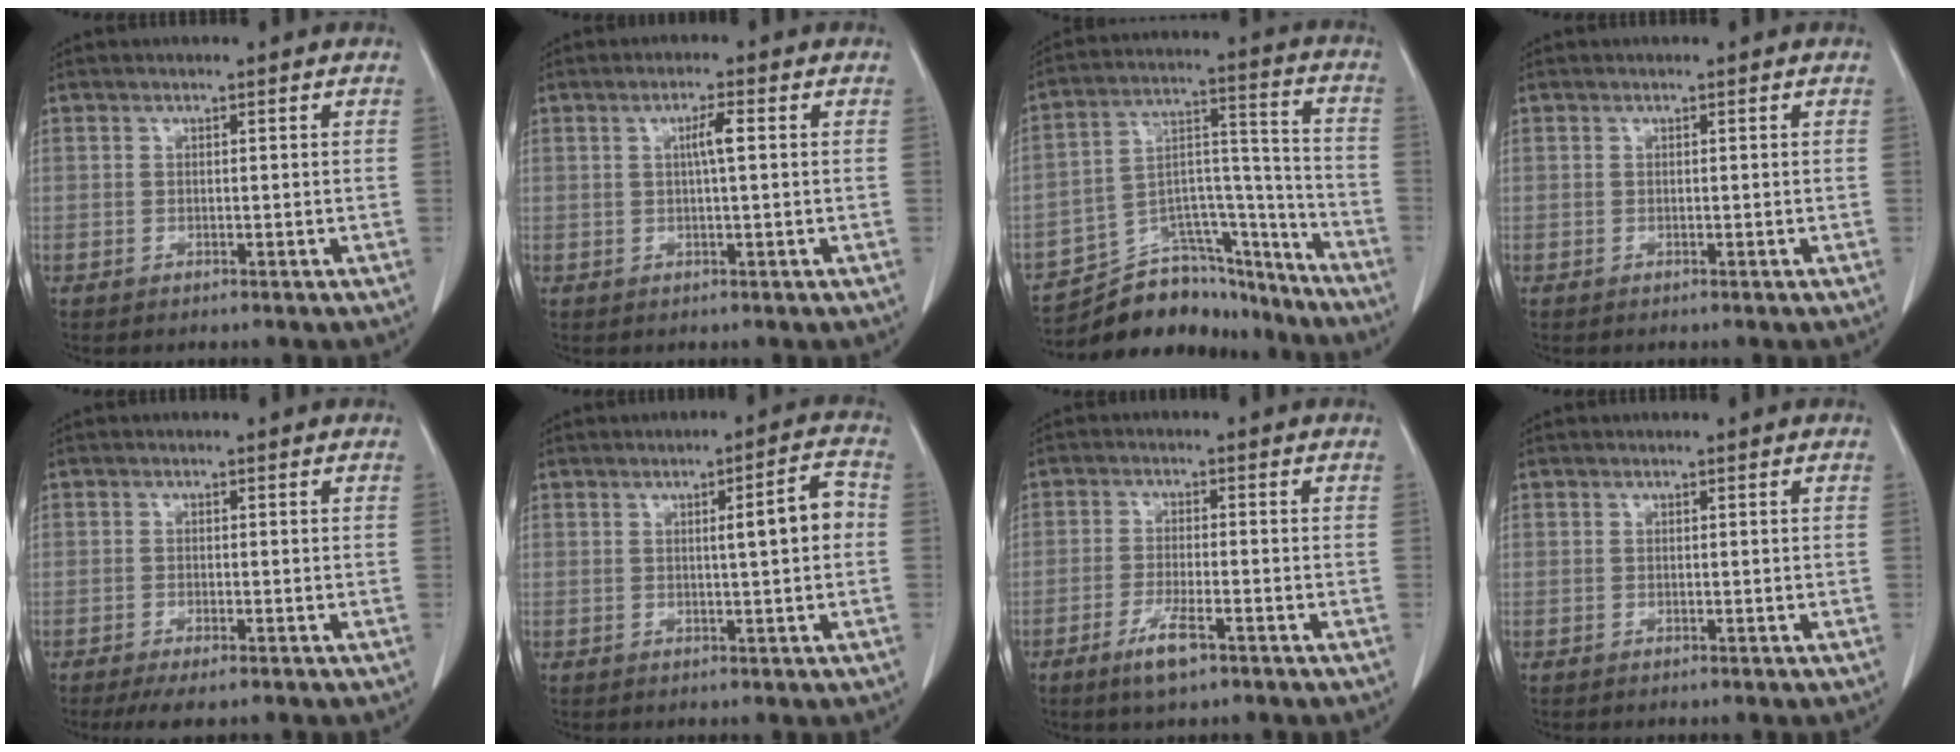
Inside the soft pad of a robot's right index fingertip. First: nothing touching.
{"total": 2.8, "force": [0.5, 0.0, 2.7], "torque": [-0.048, 0.002, 0.007]}
{"total": 19.4, "force": [-17.6, 6.5, 5.0], "torque": [-0.090, 0.052, -0.276]}
{"total": 0.0}
{"total": 3.3, "force": [-2.4, 0.6, 2.2], "torque": [-0.035, -0.008, -0.038]}
{"total": 5.4, "force": [0.3, 0.4, 5.3], "torque": [-0.076, 0.013, 0.002]}
{"total": 4.9, "force": [-3.0, 0.8, 3.8], "torque": [-0.077, -0.006, -0.054]}
{"total": 0.0}